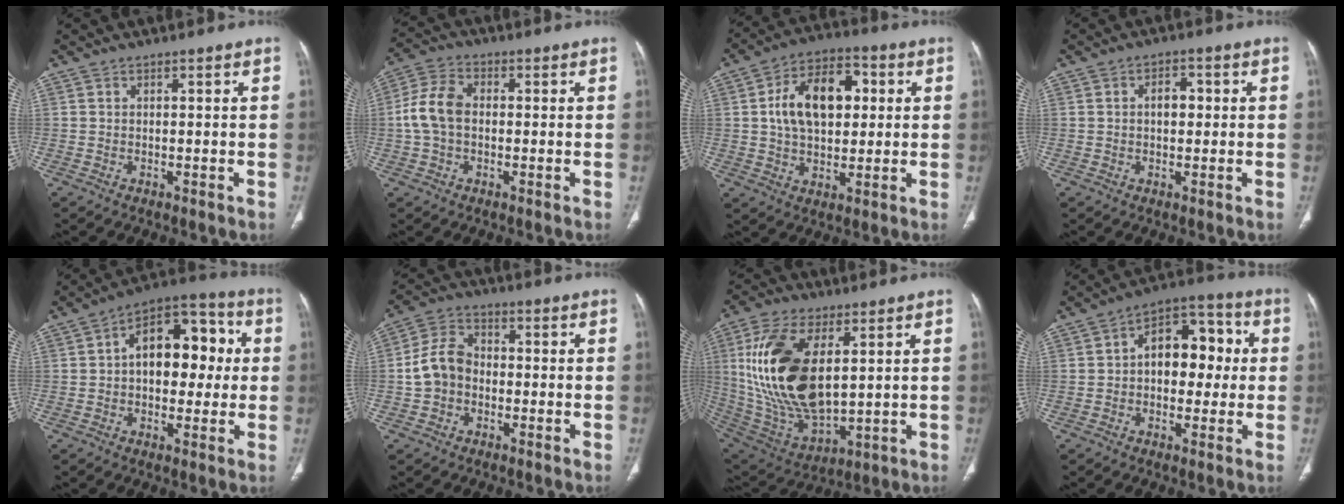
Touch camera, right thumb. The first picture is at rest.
{"total": 8.0, "force": [-0.2, 5.4, 5.9], "torque": [-0.121, 0.023, -0.011]}
{"total": 14.9, "force": [2.6, 9.2, 11.4], "torque": [-0.170, 0.014, 0.038]}
{"total": 3.6, "force": [0.4, 2.2, 2.8], "torque": [-0.038, 0.010, 0.003]}
{"total": 15.9, "force": [1.8, 9.7, 12.5], "torque": [-0.141, 0.036, 0.018]}
{"total": 8.1, "force": [-1.2, 6.4, 4.8], "torque": [-0.084, 0.031, -0.035]}
{"total": 22.9, "force": [4.8, 11.7, 19.2], "torque": [-0.378, -0.028, 0.099]}
{"total": 13.0, "force": [1.0, 8.3, 10.0], "torque": [-0.104, 0.035, 0.006]}